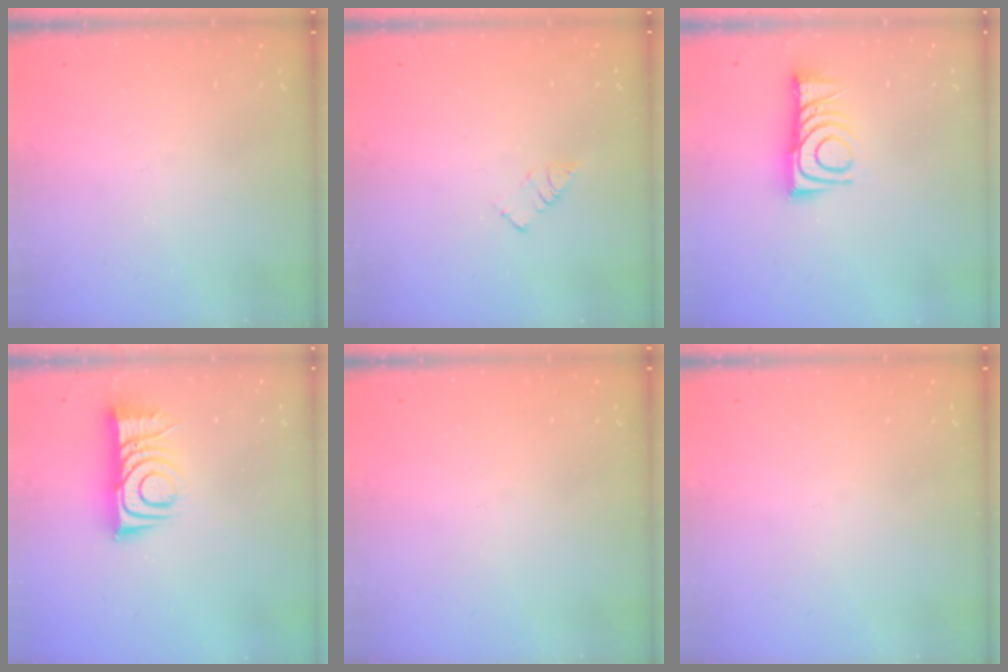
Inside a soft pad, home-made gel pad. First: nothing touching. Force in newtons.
{"total": 3.4, "press": 3.4, "slide": 0.2}
{"total": 9.9, "press": 9.9, "slide": 0.8}
{"total": 9.6, "press": 9.6, "slide": 0.7}
{"total": 0.0}
{"total": 0.0}